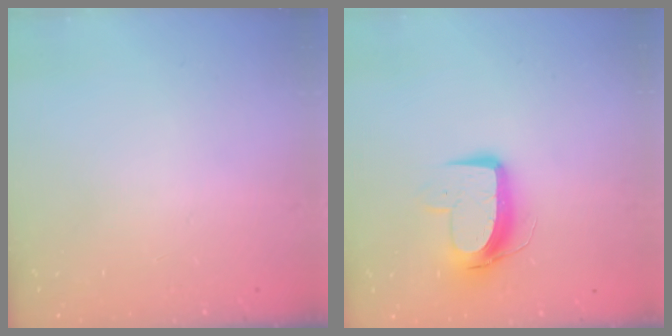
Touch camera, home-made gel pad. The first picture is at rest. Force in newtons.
{"total": 10.6, "press": 10.6, "slide": 0.9}